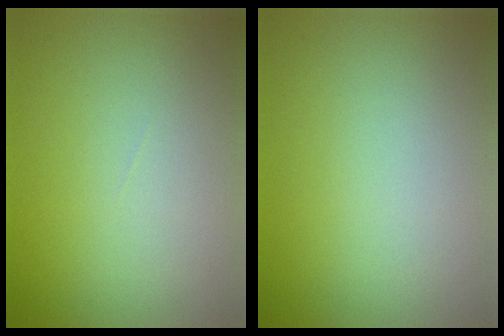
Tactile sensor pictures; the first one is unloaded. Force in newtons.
{"total": 0.0}